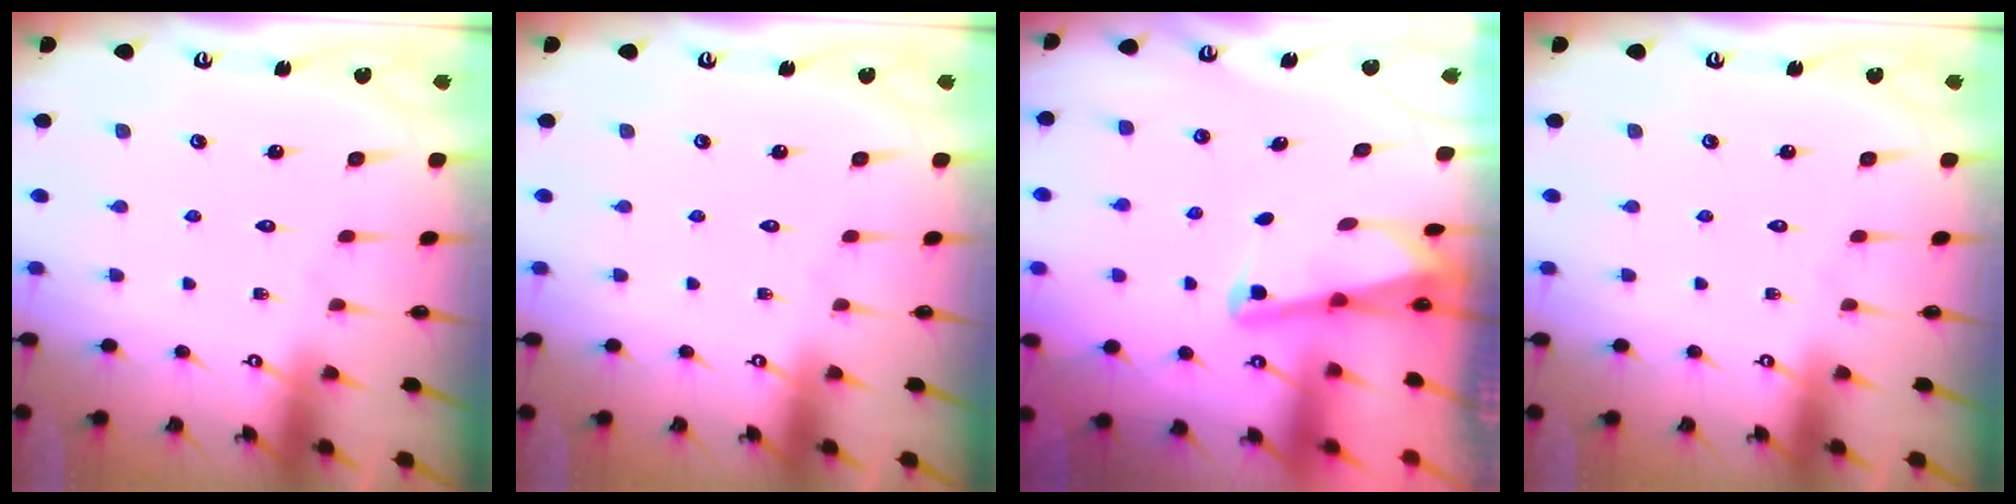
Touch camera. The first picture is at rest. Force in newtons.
{"total": 0.0}
{"total": 2.2, "press": 2.1, "slide": 0.3}
{"total": 0.0}